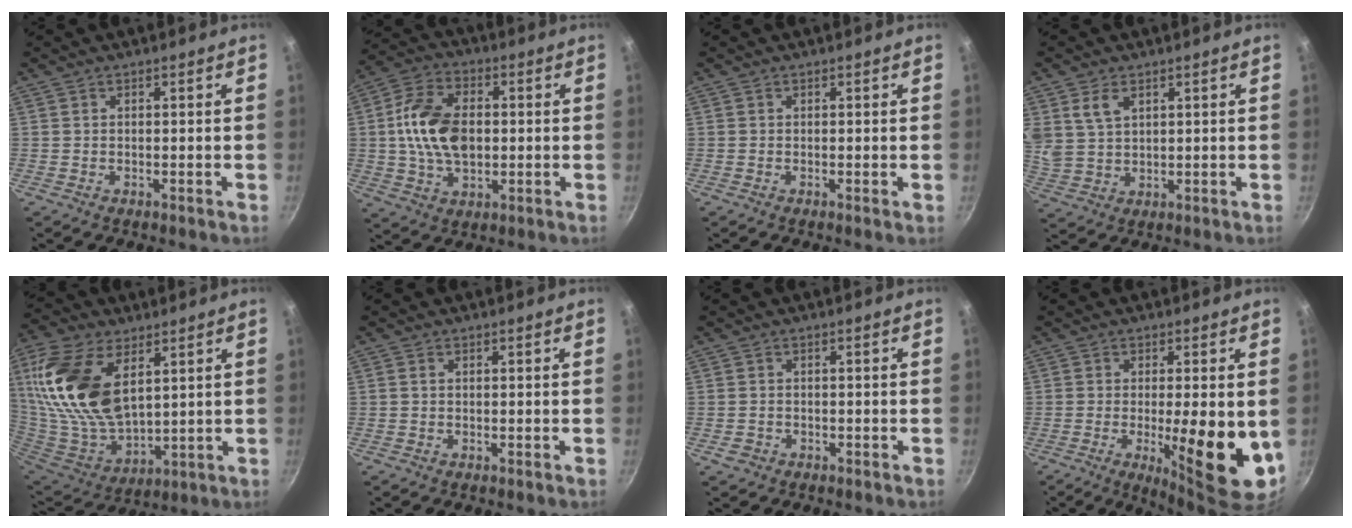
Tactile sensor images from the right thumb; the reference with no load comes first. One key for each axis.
{"total": 14.0, "fx": 0.5, "fy": 9.1, "fz": 10.7, "tx": -0.179, "ty": 0.015, "tz": 0.001}
{"total": 0.0}
{"total": 6.0, "fx": 2.7, "fy": 4.0, "fz": 3.6, "tx": -0.060, "ty": -0.012, "tz": 0.063}
{"total": 22.2, "fx": 7.8, "fy": 12.5, "fz": 16.6, "tx": -0.325, "ty": -0.038, "tz": 0.157}
{"total": 0.6, "fx": 0.0, "fy": 0.5, "fz": 0.3, "tx": -0.004, "ty": 0.004, "tz": -0.002}
{"total": 1.8, "fx": -1.1, "fy": 1.3, "fz": 0.6, "tx": -0.014, "ty": 0.014, "tz": -0.017}
{"total": 13.4, "fx": -2.3, "fy": 3.3, "fz": 12.8, "tx": -0.176, "ty": -0.006, "tz": -0.024}